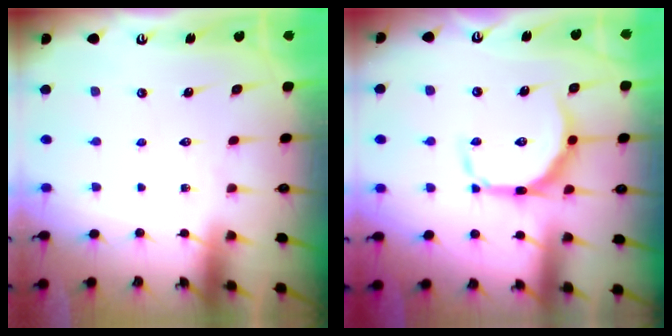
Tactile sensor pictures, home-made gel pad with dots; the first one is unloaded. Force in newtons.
{"total": 10.4, "press": 10.4, "slide": 0.2}